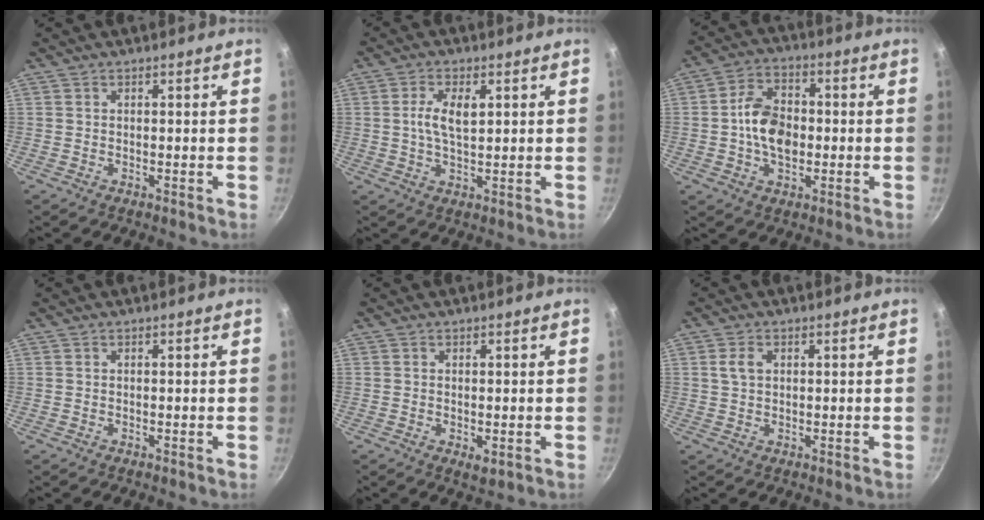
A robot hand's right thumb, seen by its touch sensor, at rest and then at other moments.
{"total": 5.6, "force": [1.2, 2.5, 4.8], "torque": [-0.096, -0.001, 0.021]}
{"total": 10.3, "force": [-0.7, 6.8, 7.8], "torque": [-0.120, 0.016, -0.021]}
{"total": 0.0}
{"total": 1.8, "force": [-0.4, 0.8, 1.6], "torque": [-0.026, -0.006, -0.001]}
{"total": 3.0, "force": [0.8, 2.0, 2.1], "torque": [-0.041, 0.005, 0.017]}